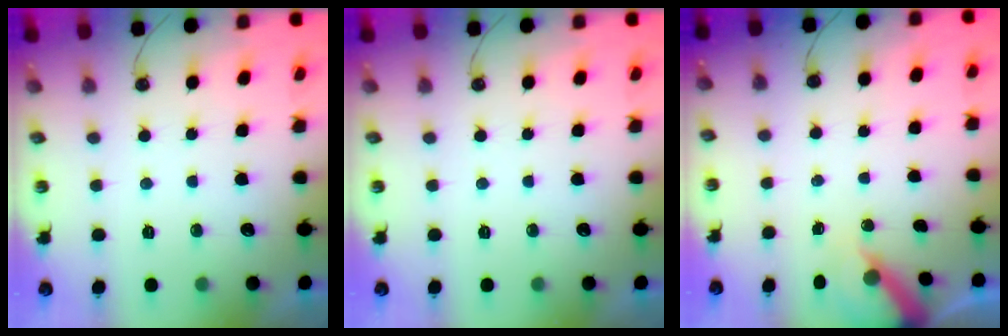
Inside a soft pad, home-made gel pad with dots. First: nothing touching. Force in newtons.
{"total": 0.0}
{"total": 6.4, "press": 6.3, "slide": 0.7}